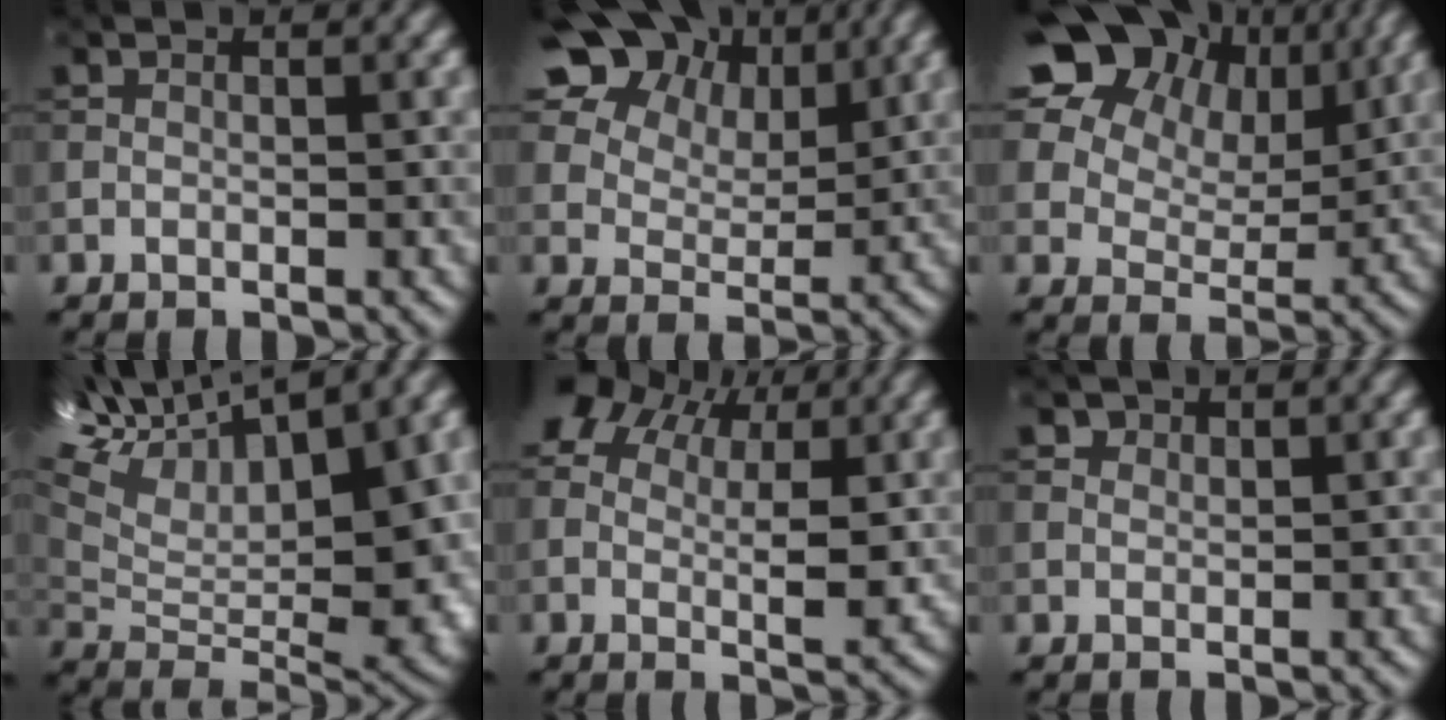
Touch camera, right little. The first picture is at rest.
{"total": 17.3, "force": [10.3, 11.0, 8.4], "torque": [-0.195, 0.040, 0.206]}
{"total": 20.3, "force": [11.1, 13.8, 9.8], "torque": [-0.217, 0.048, 0.215]}
{"total": 16.3, "force": [7.1, 7.6, 12.6], "torque": [-0.203, 0.036, 0.142]}
{"total": 7.7, "force": [3.4, 4.6, 5.3], "torque": [-0.093, 0.005, 0.052]}
{"total": 1.1, "force": [0.8, 0.7, 0.2], "torque": [-0.005, -0.002, 0.012]}